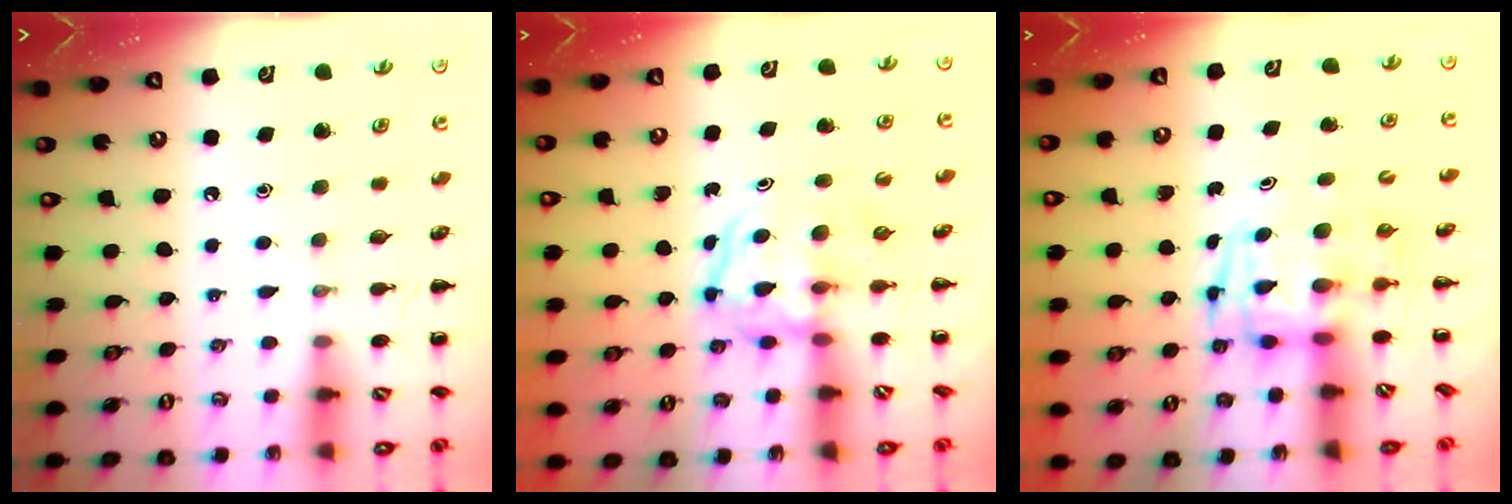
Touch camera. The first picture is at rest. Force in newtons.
{"total": 3.9, "press": 3.9, "slide": 0.5}
{"total": 3.3, "press": 3.2, "slide": 0.6}